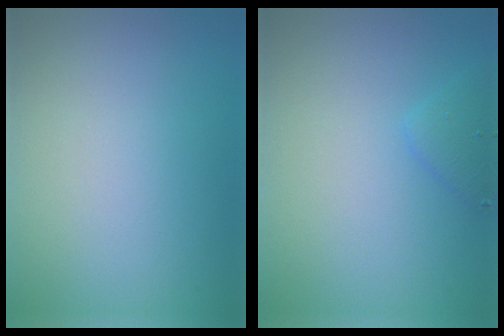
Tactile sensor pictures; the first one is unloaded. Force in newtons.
{"total": 1.5, "press": 1.5, "slide": 0.0}